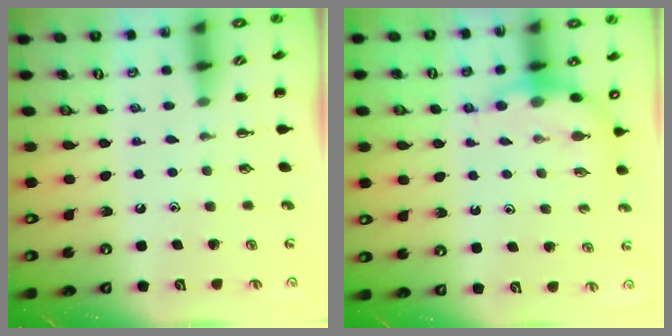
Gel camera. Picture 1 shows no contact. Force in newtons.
{"total": 8.1, "press": 8.0, "slide": 1.3}